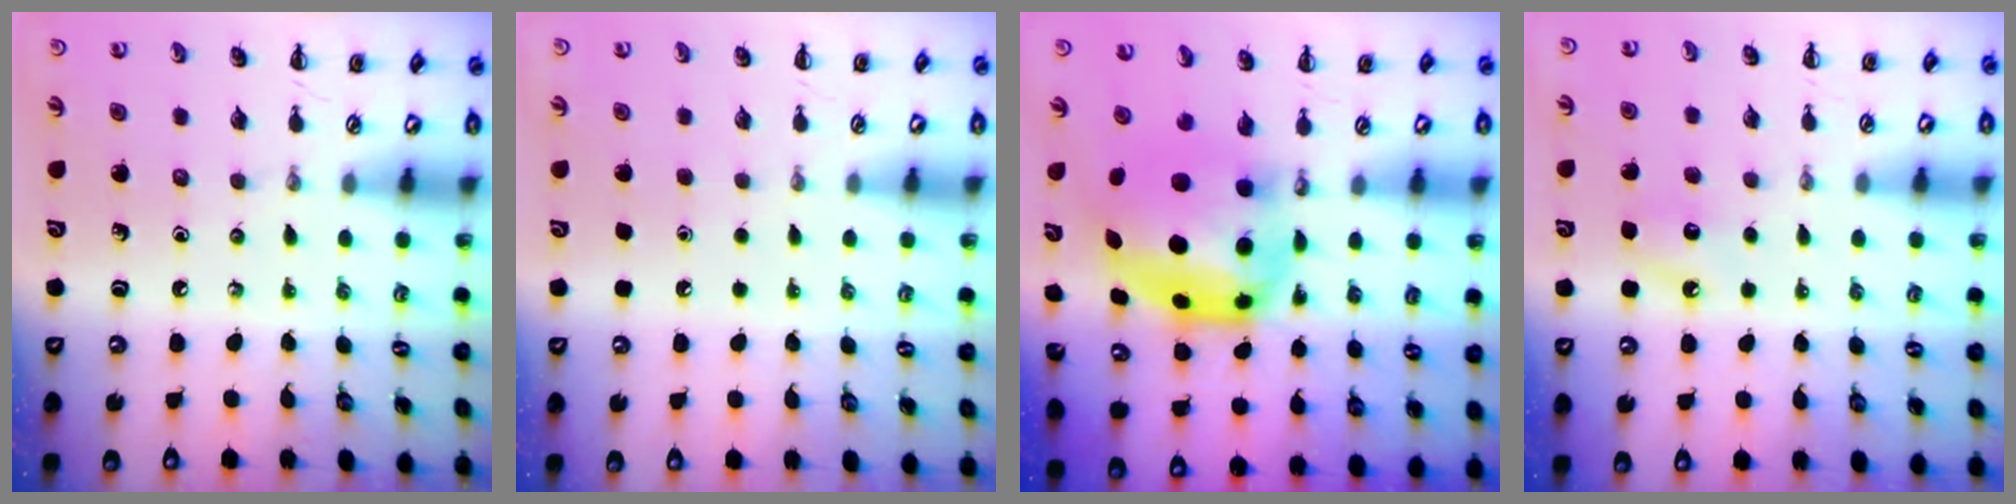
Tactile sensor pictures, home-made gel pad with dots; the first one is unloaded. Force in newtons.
{"total": 1.7, "press": 1.7, "slide": 0.1}
{"total": 7.7, "press": 7.6, "slide": 1.6}
{"total": 6.2, "press": 6.0, "slide": 1.5}